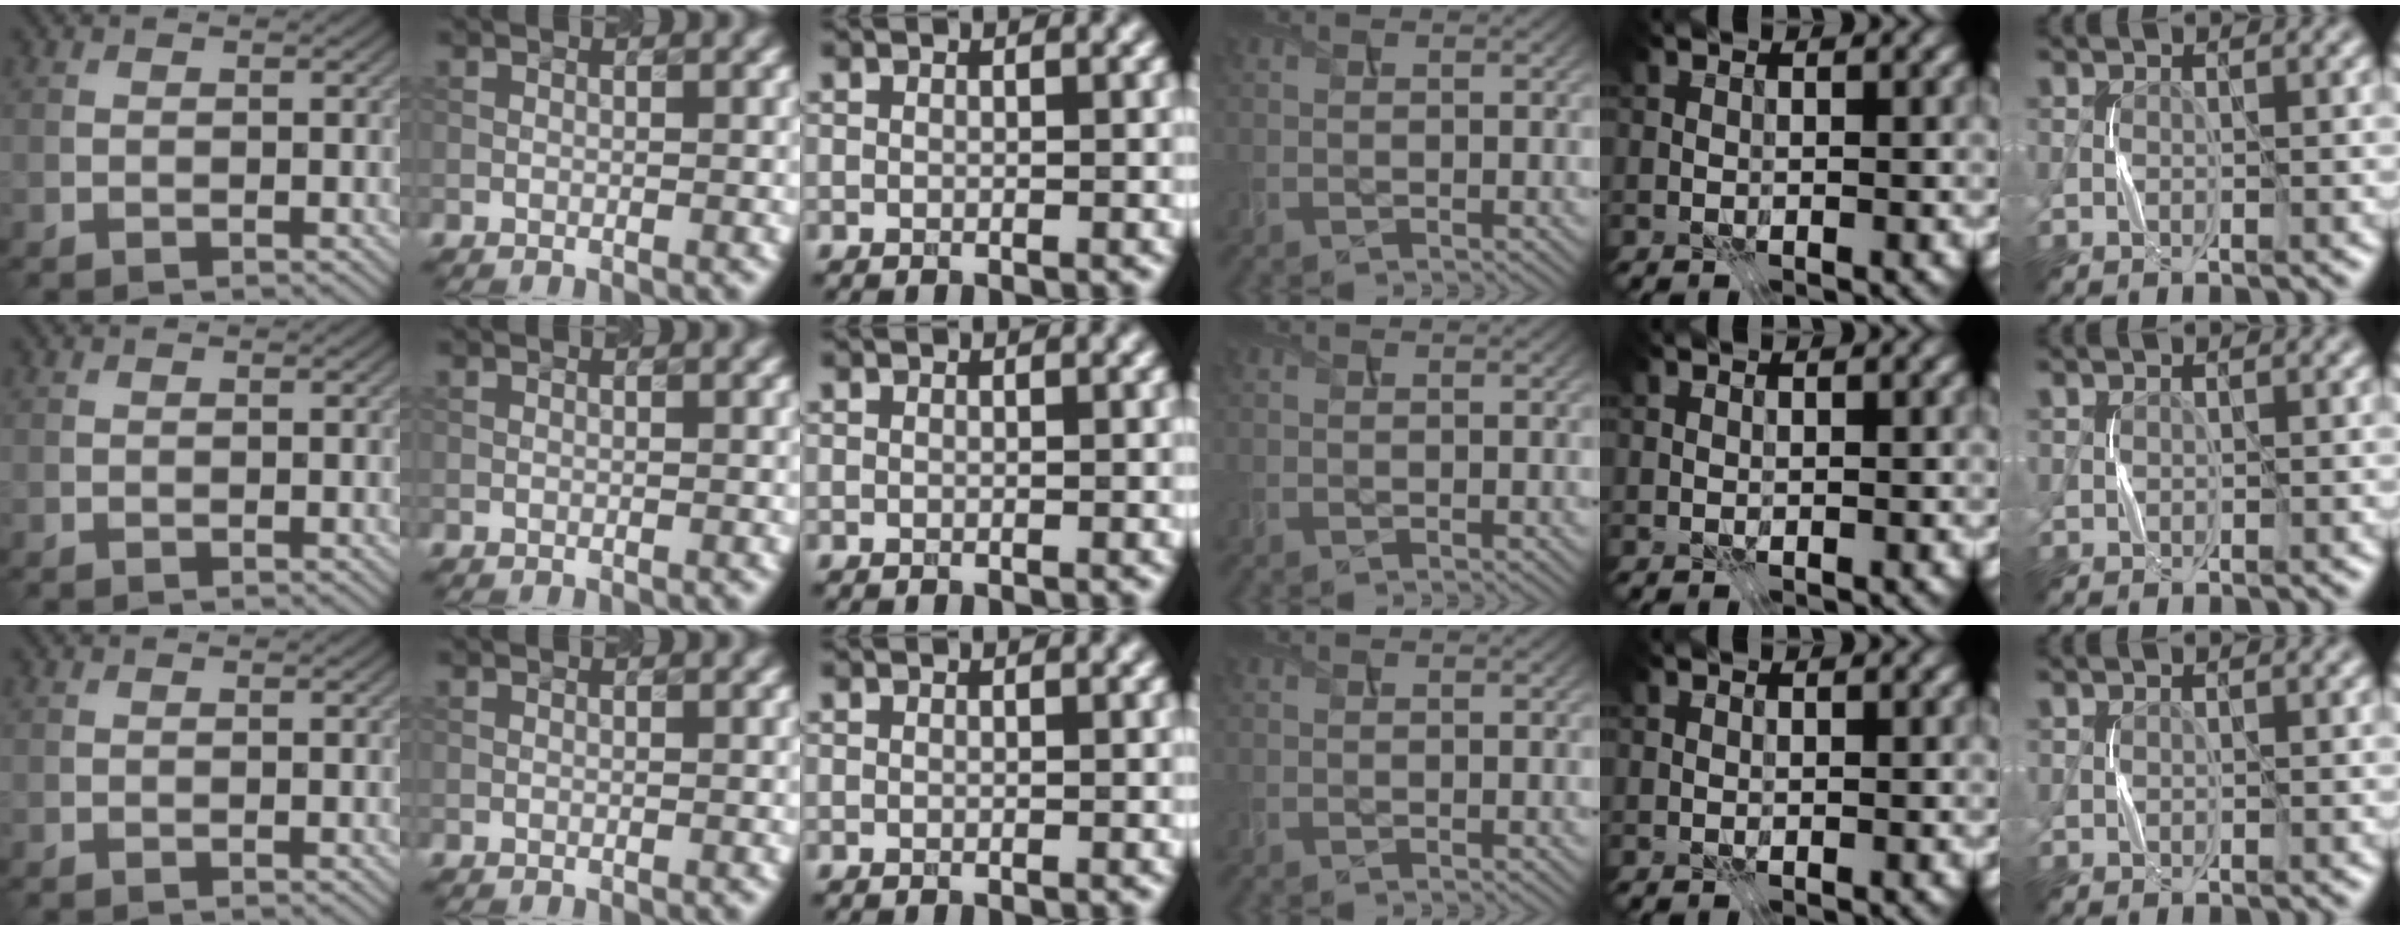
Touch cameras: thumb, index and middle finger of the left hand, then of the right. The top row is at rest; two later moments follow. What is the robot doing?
{"motion": "press", "object": "gel pad"}